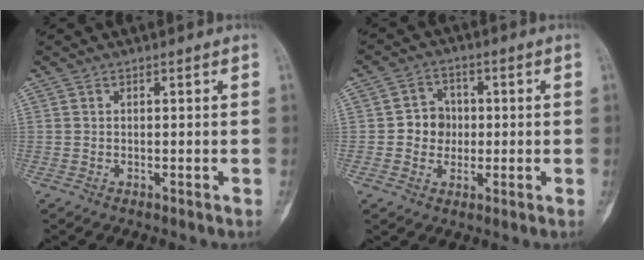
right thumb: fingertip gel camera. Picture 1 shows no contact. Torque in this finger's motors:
{"motor_torque": [1.00, 0.88, 0.40, -0.47, 0.00]}